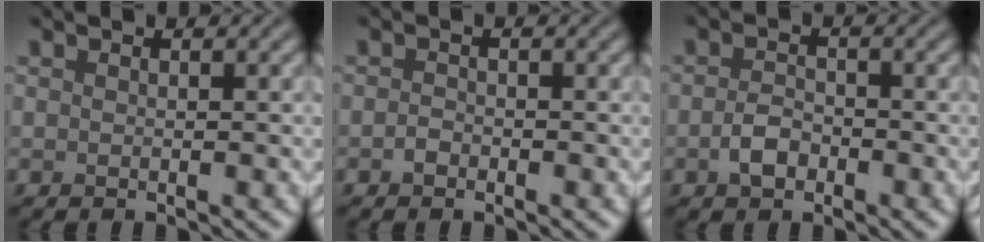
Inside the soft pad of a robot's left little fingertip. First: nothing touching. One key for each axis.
{"total": 0.8, "fx": -0.4, "fy": 0.5, "fz": 0.4, "tx": -0.008, "ty": -0.001, "tz": -0.011}
{"total": 2.2, "fx": -0.9, "fy": 1.4, "fz": 1.4, "tx": -0.028, "ty": 0.003, "tz": -0.022}